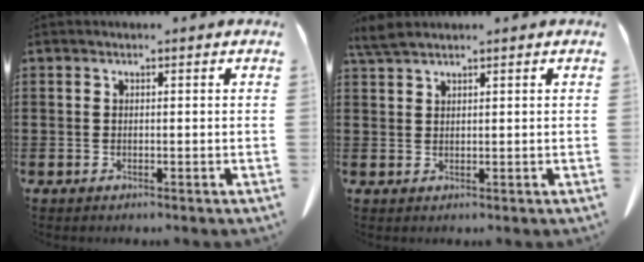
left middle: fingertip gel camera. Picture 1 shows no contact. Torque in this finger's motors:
{"motor_torque": [0.05, -0.04, 0.08, 0.07]}